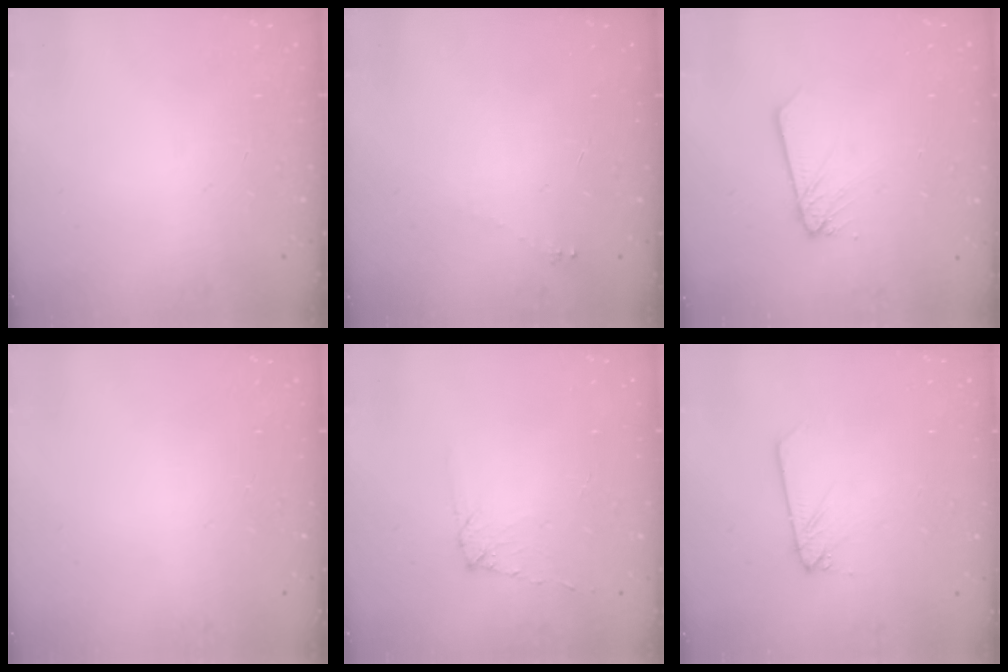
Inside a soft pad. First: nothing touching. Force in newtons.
{"total": 1.7, "press": 1.6, "slide": 0.2}
{"total": 2.5, "press": 2.5, "slide": 0.1}
{"total": 0.0}
{"total": 5.3, "press": 5.3, "slide": 0.6}
{"total": 2.3, "press": 2.3, "slide": 0.1}